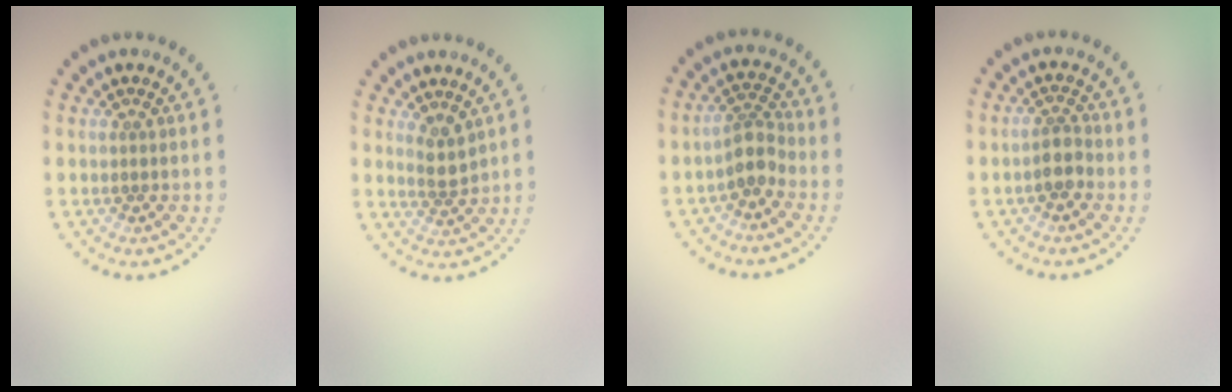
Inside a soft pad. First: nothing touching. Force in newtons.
{"total": 1.8, "press": 1.5, "slide": 1.1}
{"total": 2.5, "press": 2.0, "slide": 1.5}
{"total": 2.0, "press": 1.7, "slide": 0.9}